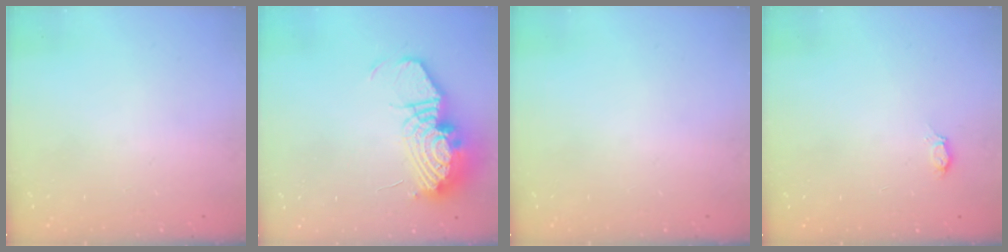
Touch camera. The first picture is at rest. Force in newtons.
{"total": 16.1, "press": 16.0, "slide": 1.3}
{"total": 0.0}
{"total": 2.0, "press": 2.0, "slide": 0.3}